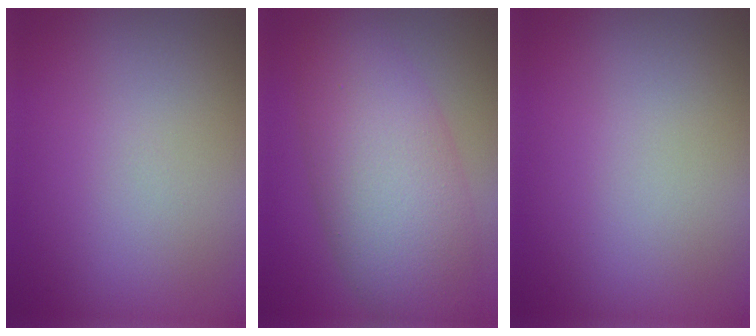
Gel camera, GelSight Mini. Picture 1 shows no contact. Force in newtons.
{"total": 9.2, "press": 9.2, "slide": 0.4}
{"total": 0.0}